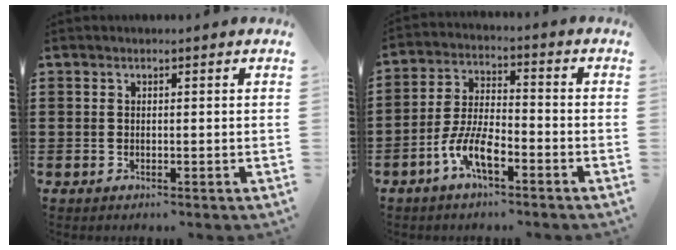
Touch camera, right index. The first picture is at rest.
{"total": 7.4, "force": [-4.3, 2.5, 5.5], "torque": [-0.130, -0.008, -0.085]}